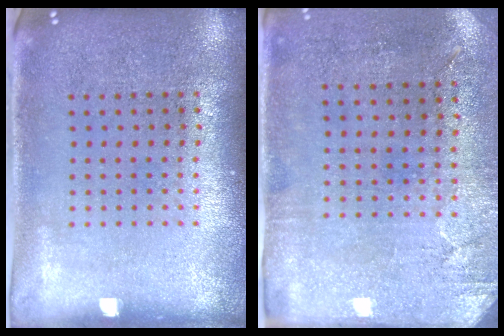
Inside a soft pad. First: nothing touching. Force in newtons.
{"total": 2.8, "press": 2.3, "slide": 1.7}